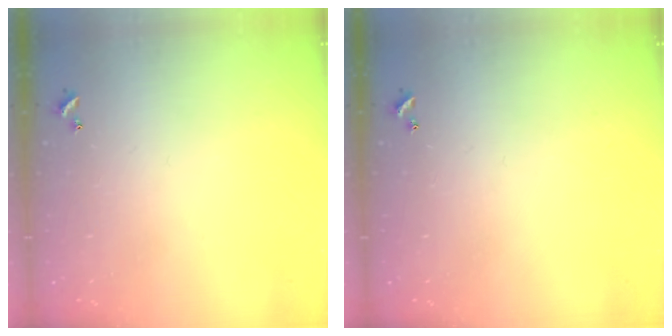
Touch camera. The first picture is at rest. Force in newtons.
{"total": 0.0}